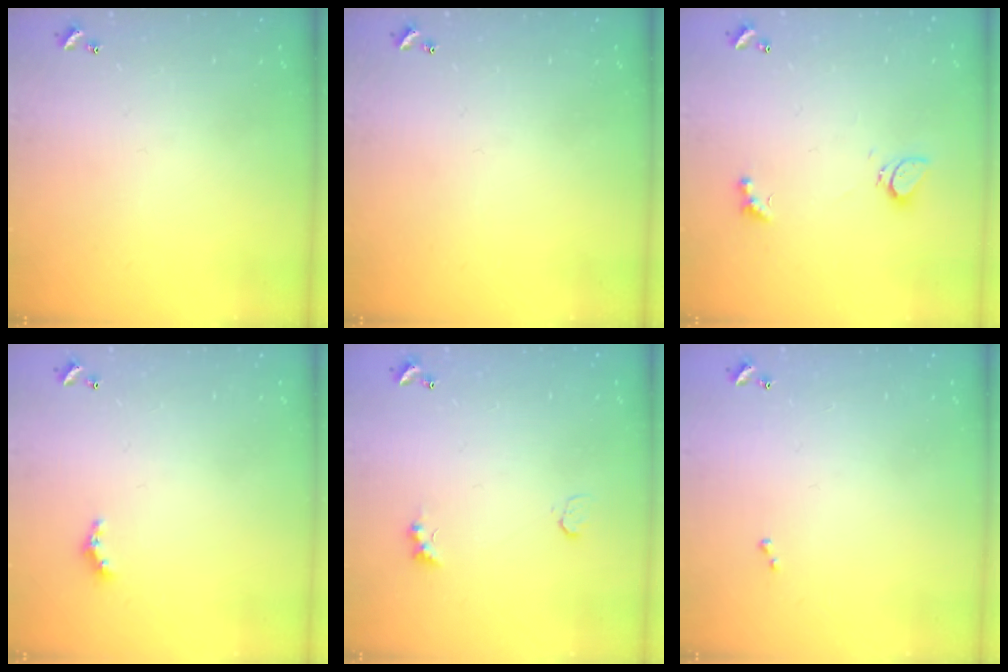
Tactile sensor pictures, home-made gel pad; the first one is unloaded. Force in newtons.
{"total": 0.0}
{"total": 2.4, "press": 2.4, "slide": 0.5}
{"total": 2.8, "press": 2.7, "slide": 0.6}
{"total": 1.9, "press": 1.8, "slide": 0.5}
{"total": 0.0}